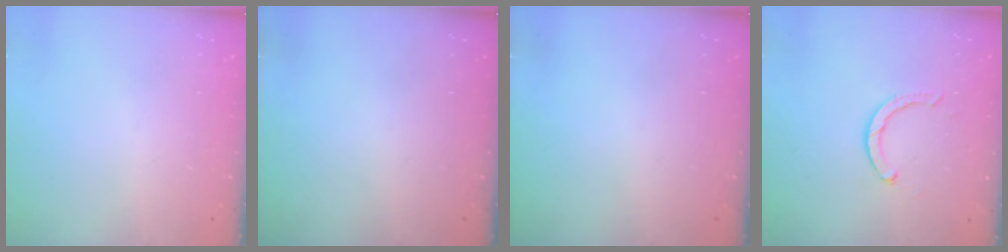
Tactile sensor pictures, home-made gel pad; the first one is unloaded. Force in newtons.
{"total": 0.0}
{"total": 0.0}
{"total": 2.6, "press": 2.5, "slide": 0.4}